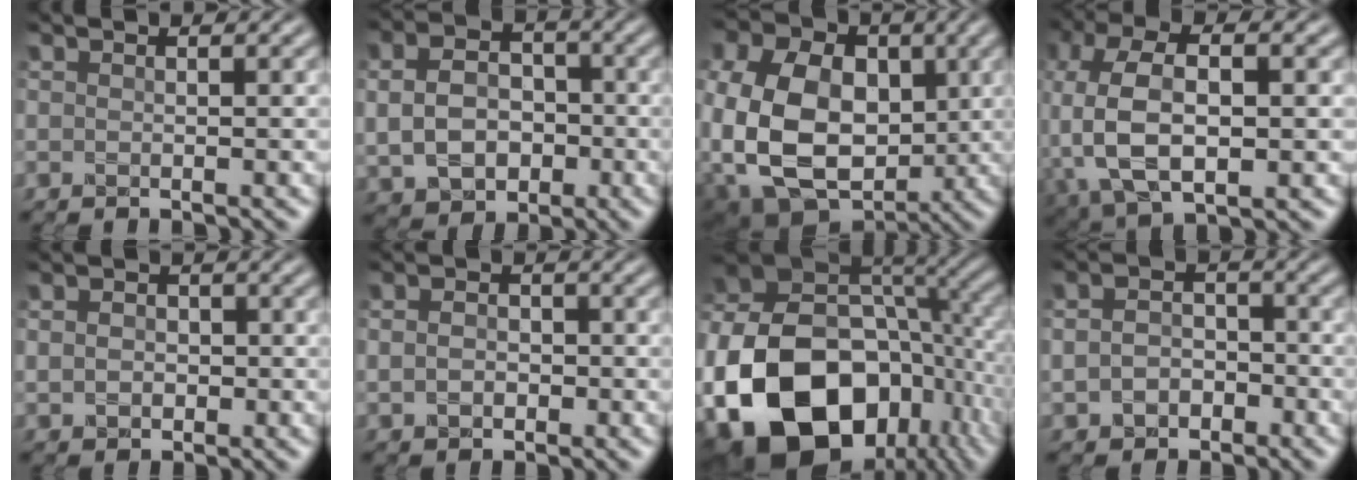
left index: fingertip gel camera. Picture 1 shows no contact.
{"total": 6.0, "force": [-0.3, 4.6, 3.9], "torque": [-0.078, -0.002, -0.009]}
{"total": 14.2, "force": [-1.0, 10.8, 9.2], "torque": [-0.192, -0.011, -0.008]}
{"total": 9.7, "force": [-1.2, 5.5, 8.0], "torque": [-0.178, 0.004, -0.026]}
{"total": 2.3, "force": [0.2, 2.0, 1.2], "torque": [-0.021, 0.009, -0.005]}
{"total": 2.3, "force": [-0.2, 1.8, 1.5], "torque": [-0.030, 0.002, -0.008]}
{"total": 18.9, "force": [-6.3, 13.3, 11.8], "torque": [-0.241, -0.019, -0.115]}
{"total": 3.4, "force": [-0.9, 2.6, 1.8], "torque": [-0.038, -0.001, -0.022]}